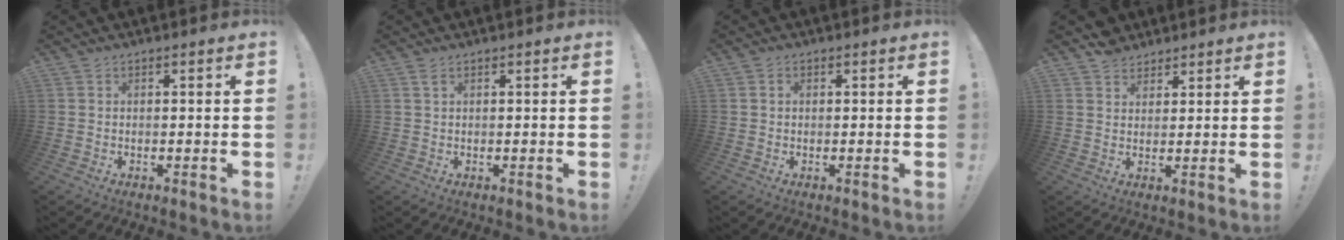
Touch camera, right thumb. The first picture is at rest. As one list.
[{"total": 1.3, "force": [0.7, 0.4, 1.0], "torque": [-0.016, 0.000, 0.010]}, {"total": 0.7, "force": [-0.2, 0.6, 0.3], "torque": [-0.007, 0.003, -0.004]}, {"total": 4.7, "force": [3.6, 3.0, 0.3], "torque": [0.003, -0.019, 0.066]}]